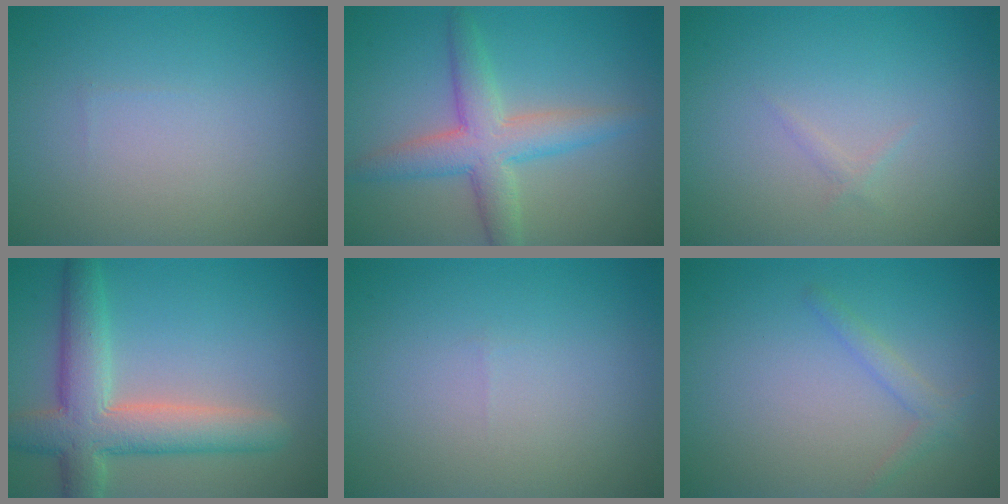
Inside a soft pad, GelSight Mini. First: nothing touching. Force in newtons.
{"total": 5.0, "press": 5.0, "slide": 0.1}
{"total": 0.5, "press": 0.5, "slide": 0.0}
{"total": 6.9, "press": 6.9, "slide": 0.7}
{"total": 0.0}
{"total": 1.4, "press": 1.4, "slide": 0.1}